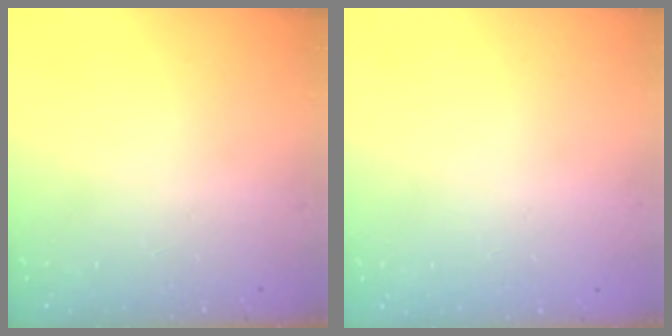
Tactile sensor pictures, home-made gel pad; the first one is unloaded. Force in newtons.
{"total": 0.0}